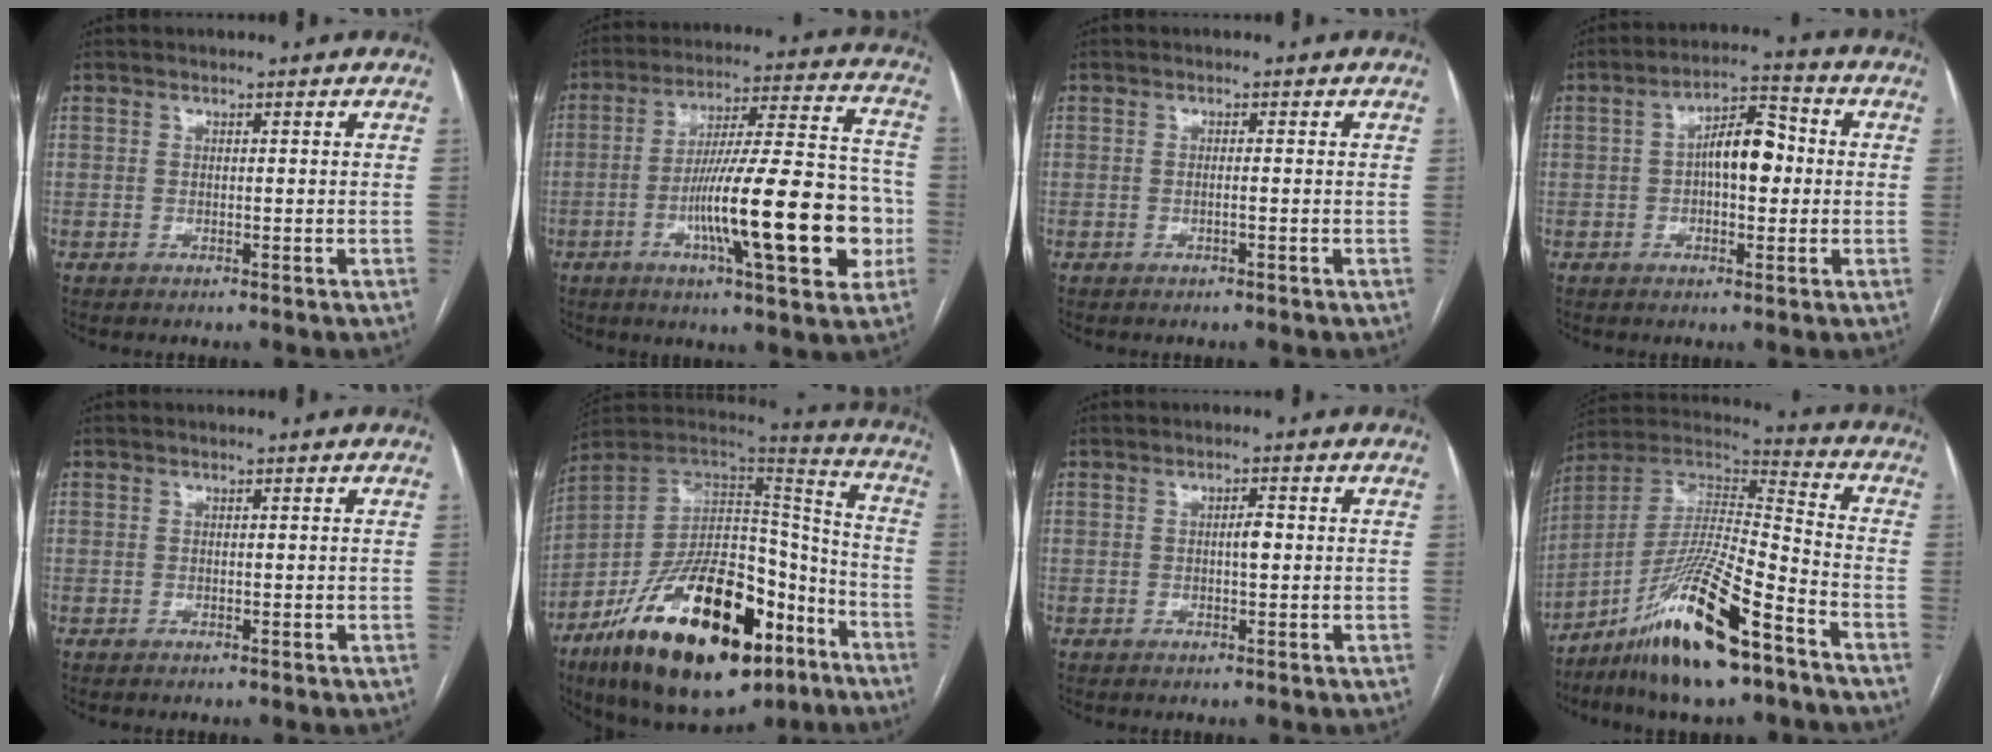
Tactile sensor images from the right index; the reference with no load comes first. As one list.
[{"total": 20.9, "force": [-5.3, 3.1, 20.0], "torque": [-0.291, 0.015, -0.076]}, {"total": 0.7, "force": [-0.2, -0.1, 0.7], "torque": [-0.013, 0.001, -0.002]}, {"total": 7.7, "force": [0.0, 3.1, 7.0], "torque": [-0.118, 0.026, -0.003]}, {"total": 0.0}, {"total": 31.0, "force": [-16.7, 12.9, 22.7], "torque": [-0.375, 0.003, -0.266]}, {"total": 1.9, "force": [0.0, 0.5, 1.8], "torque": [-0.030, 0.003, 0.000]}, {"total": 18.9, "force": [-11.4, 2.4, 14.9], "torque": [-0.303, -0.011, -0.206]}]